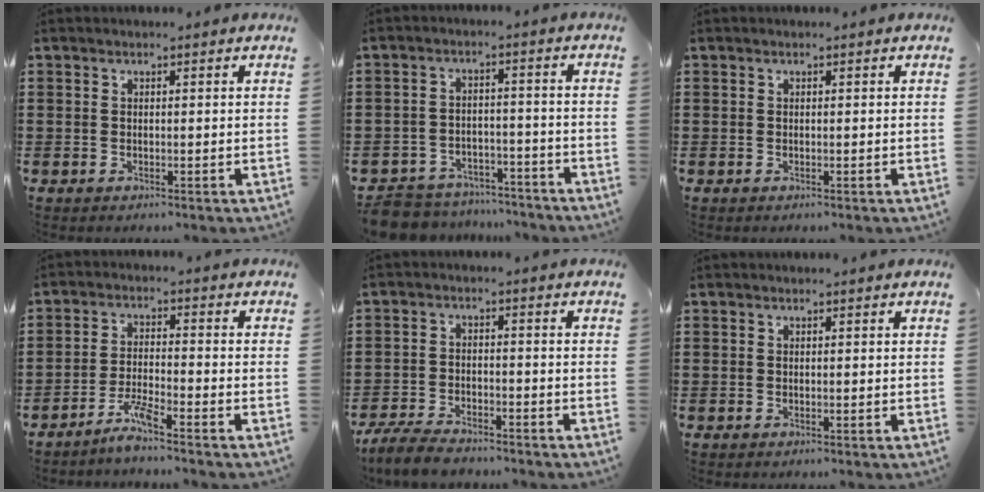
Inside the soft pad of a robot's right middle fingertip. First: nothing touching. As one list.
[{"total": 6.5, "force": [-6.4, 1.3, 0.4], "torque": [-0.022, 0.011, -0.133]}, {"total": 0.0}, {"total": 4.1, "force": [-3.4, 0.1, 2.2], "torque": [-0.054, 0.000, -0.069]}, {"total": 5.1, "force": [-4.7, 1.0, 1.7], "torque": [-0.049, -0.003, -0.096]}, {"total": 0.0}]